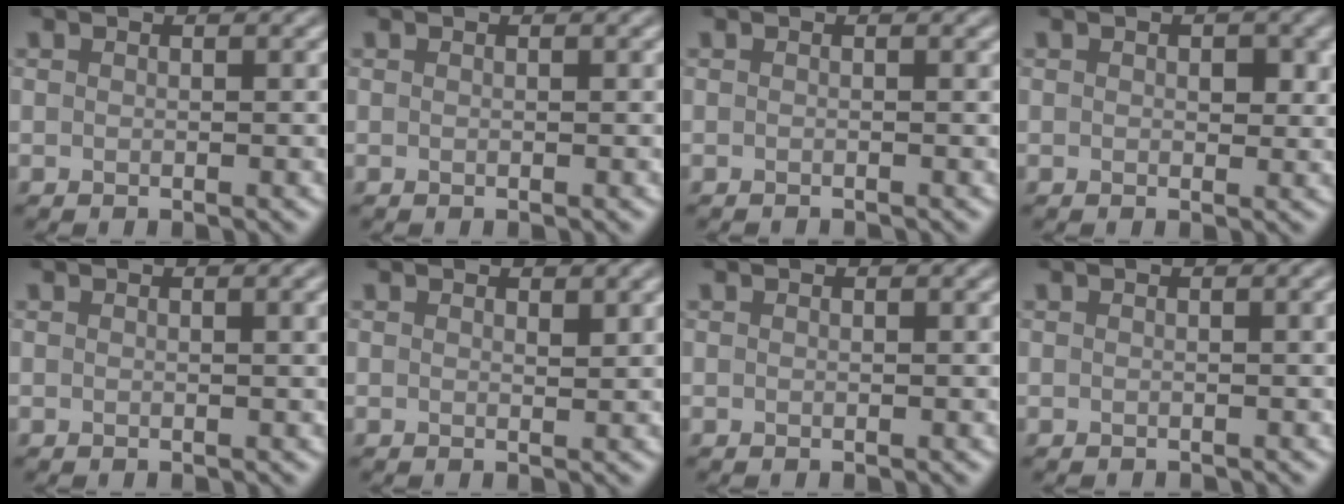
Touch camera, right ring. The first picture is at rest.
{"total": 0.0}
{"total": 0.9, "force": [-0.8, 0.2, 0.4], "torque": [0.004, -0.003, -0.015]}
{"total": 1.9, "force": [0.6, 1.1, 1.4], "torque": [-0.016, -0.003, 0.010]}
{"total": 1.3, "force": [0.4, 0.3, 1.1], "torque": [-0.012, 0.005, 0.004]}
{"total": 0.7, "force": [0.6, 0.2, 0.4], "torque": [-0.006, -0.002, 0.011]}
{"total": 0.0}
{"total": 1.3, "force": [-0.5, 0.5, 1.1], "torque": [-0.007, 0.001, -0.012]}